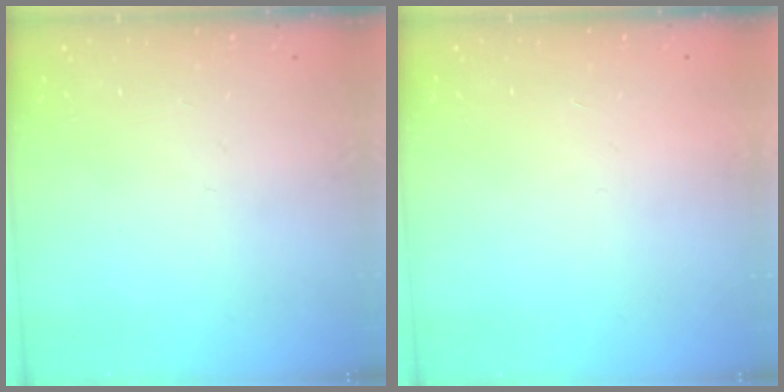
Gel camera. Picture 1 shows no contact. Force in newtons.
{"total": 1.5, "press": 1.5, "slide": 0.1}